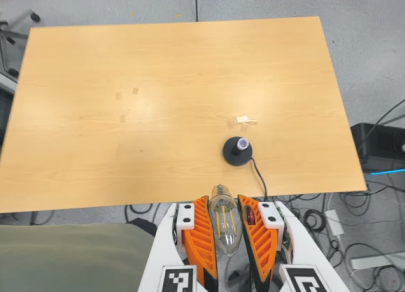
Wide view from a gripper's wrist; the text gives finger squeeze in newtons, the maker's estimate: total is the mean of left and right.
{"total": 19.6, "left": 21.1, "right": 18.1}